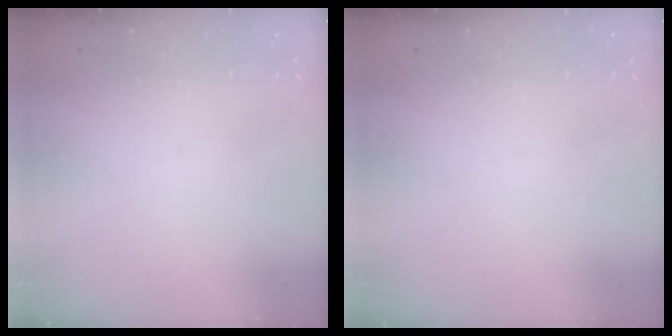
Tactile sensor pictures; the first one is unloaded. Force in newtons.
{"total": 0.0}